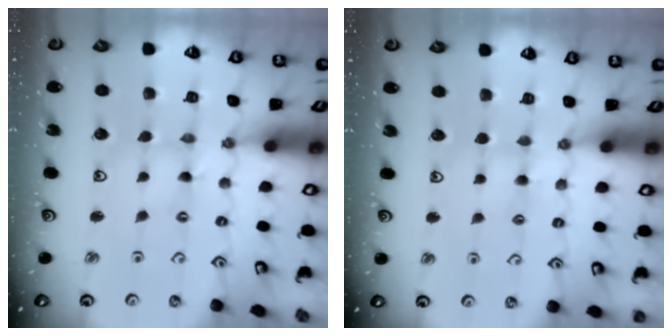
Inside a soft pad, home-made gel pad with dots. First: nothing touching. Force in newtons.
{"total": 4.2, "press": 4.2, "slide": 0.5}